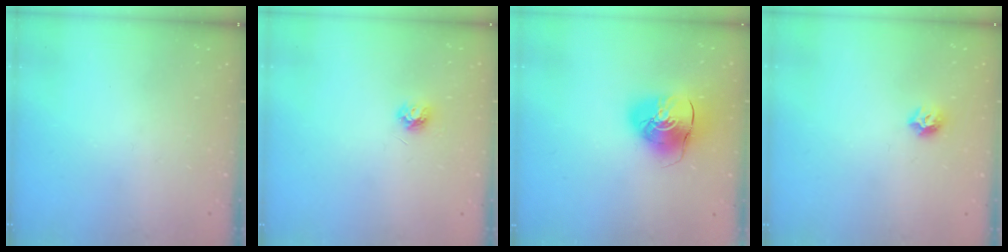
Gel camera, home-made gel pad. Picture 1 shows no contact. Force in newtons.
{"total": 4.7, "press": 4.7, "slide": 0.6}
{"total": 9.9, "press": 9.8, "slide": 1.4}
{"total": 5.3, "press": 5.3, "slide": 0.7}